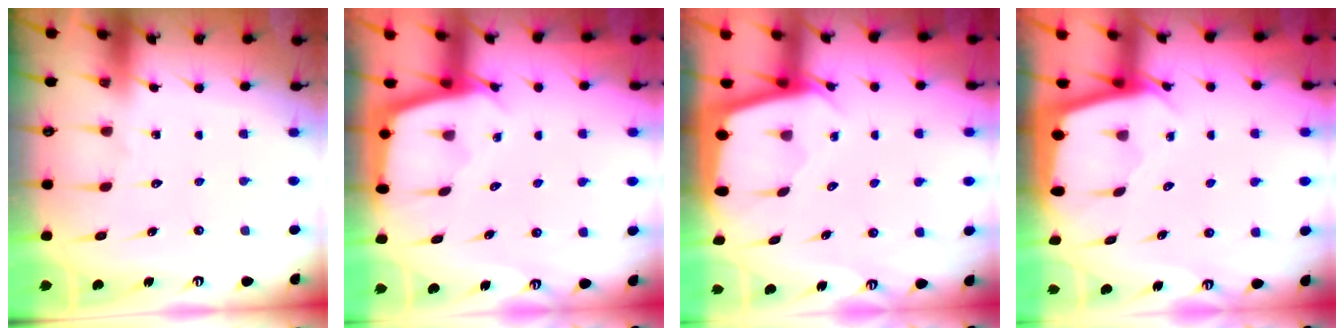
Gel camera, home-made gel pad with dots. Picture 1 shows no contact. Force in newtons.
{"total": 2.4, "press": 2.4, "slide": 0.2}
{"total": 1.9, "press": 1.9, "slide": 0.1}
{"total": 1.8, "press": 1.8, "slide": 0.1}